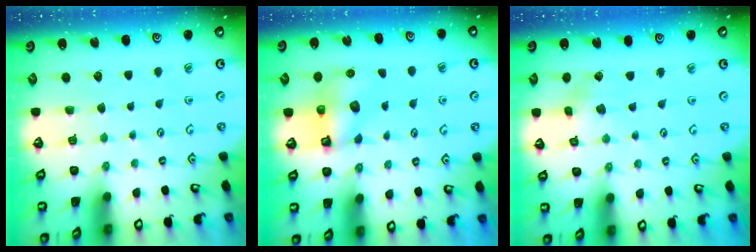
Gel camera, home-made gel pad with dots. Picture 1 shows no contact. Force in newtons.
{"total": 8.0, "press": 7.9, "slide": 0.5}
{"total": 2.9, "press": 2.9, "slide": 0.1}